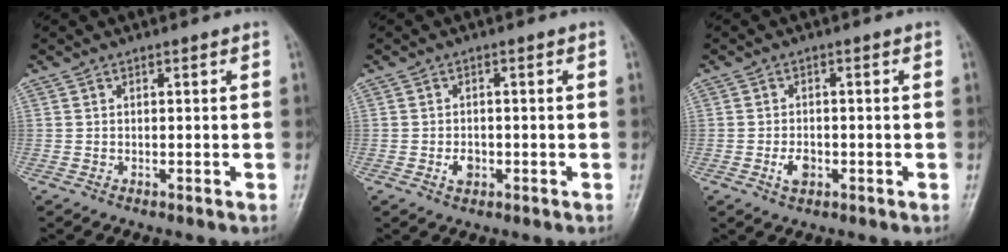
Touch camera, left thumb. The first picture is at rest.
{"total": 2.4, "force": [-0.8, 1.8, 1.5], "torque": [-0.019, 0.002, -0.012]}
{"total": 3.0, "force": [-1.1, 2.0, 2.0], "torque": [-0.033, 0.002, -0.019]}